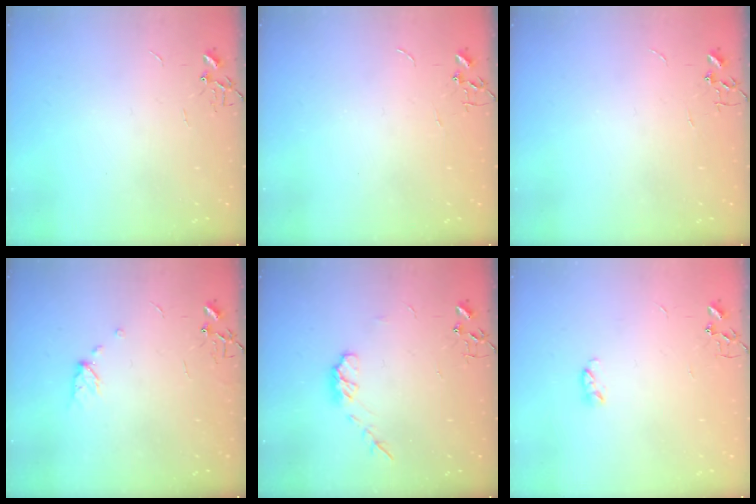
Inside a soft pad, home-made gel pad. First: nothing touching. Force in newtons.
{"total": 0.0}
{"total": 0.0}
{"total": 5.9, "press": 5.9, "slide": 0.7}
{"total": 6.9, "press": 6.9, "slide": 0.4}
{"total": 3.6, "press": 3.5, "slide": 0.5}